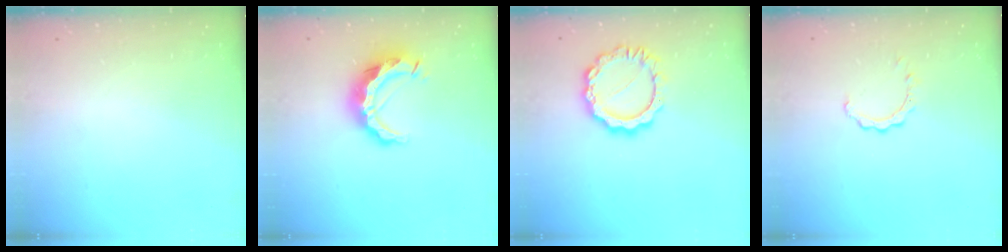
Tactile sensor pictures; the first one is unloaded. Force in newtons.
{"total": 12.2, "press": 12.1, "slide": 1.0}
{"total": 12.1, "press": 12.0, "slide": 1.1}
{"total": 2.2, "press": 2.1, "slide": 0.3}